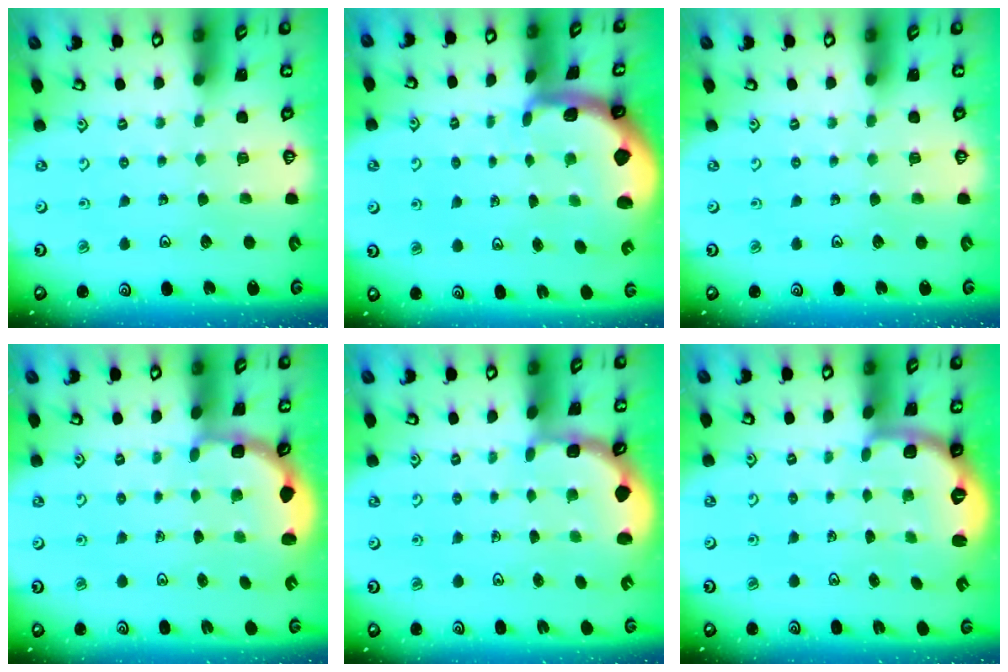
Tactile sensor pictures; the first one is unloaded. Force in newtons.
{"total": 1.8, "press": 1.7, "slide": 0.4}
{"total": 0.0}
{"total": 2.7, "press": 2.3, "slide": 1.4}
{"total": 2.0, "press": 1.6, "slide": 1.2}
{"total": 2.3, "press": 1.7, "slide": 1.6}